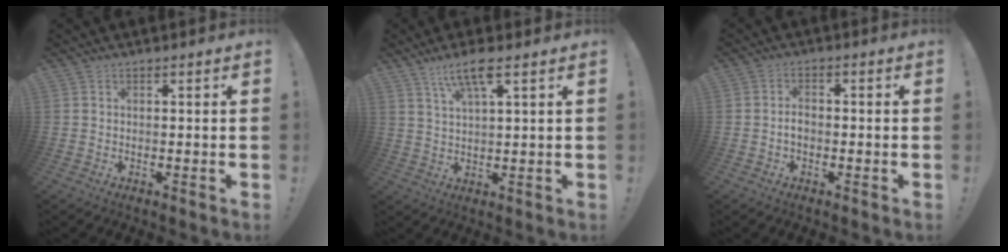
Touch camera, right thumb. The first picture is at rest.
{"total": 7.3, "force": [4.5, 1.4, 5.6], "torque": [-0.105, -0.017, 0.077]}
{"total": 2.4, "force": [-0.6, 1.4, 1.8], "torque": [-0.024, 0.004, -0.012]}